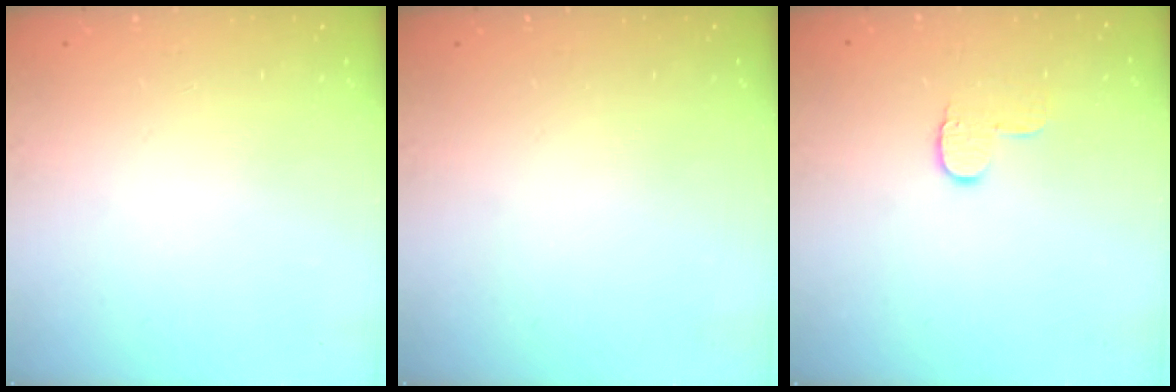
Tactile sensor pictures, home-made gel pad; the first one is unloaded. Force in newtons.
{"total": 0.0}
{"total": 5.2, "press": 5.1, "slide": 0.6}